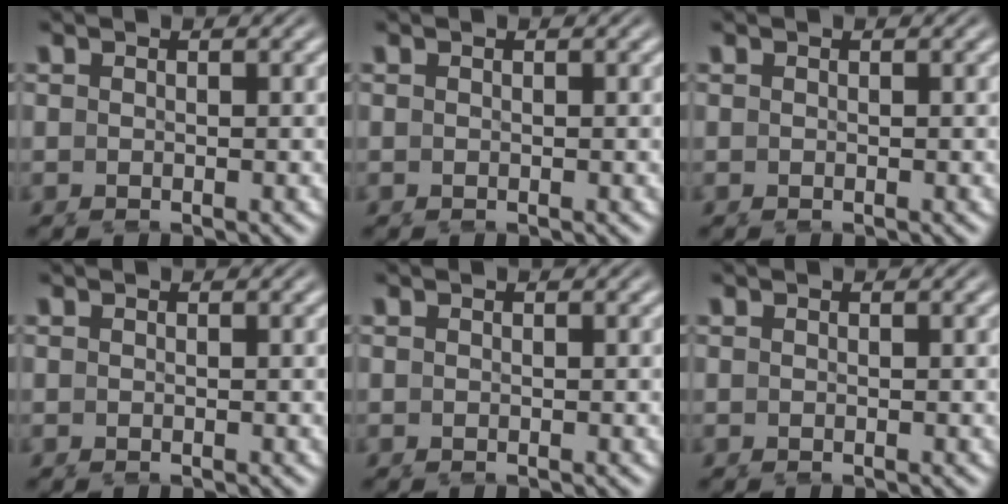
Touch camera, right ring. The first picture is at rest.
{"total": 0.0}
{"total": 0.0}
{"total": 0.0}
{"total": 0.0}
{"total": 0.0}